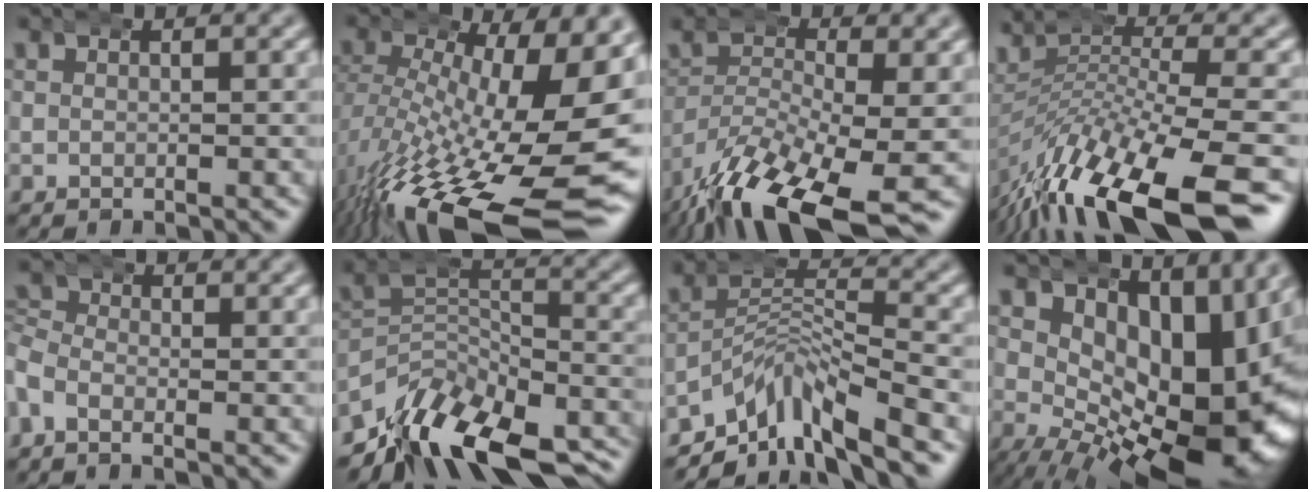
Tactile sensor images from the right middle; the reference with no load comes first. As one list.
[{"total": 15.9, "force": [-6.4, 6.7, 12.9], "torque": [-0.205, -0.067, -0.056]}, {"total": 9.7, "force": [-5.9, 3.3, 6.9], "torque": [-0.144, -0.039, -0.075]}, {"total": 10.1, "force": [-4.8, 4.1, 7.8], "torque": [-0.154, -0.019, -0.062]}, {"total": 2.4, "force": [-1.0, 2.0, 0.7], "torque": [-0.023, -0.009, -0.025]}, {"total": 12.4, "force": [-8.3, 6.3, 6.7], "torque": [-0.098, -0.020, -0.131]}, {"total": 7.2, "force": [-4.8, 3.3, 4.2], "torque": [-0.047, 0.003, -0.091]}, {"total": 15.9, "force": [0.5, 8.3, 13.6], "torque": [-0.187, -0.034, 0.031]}]